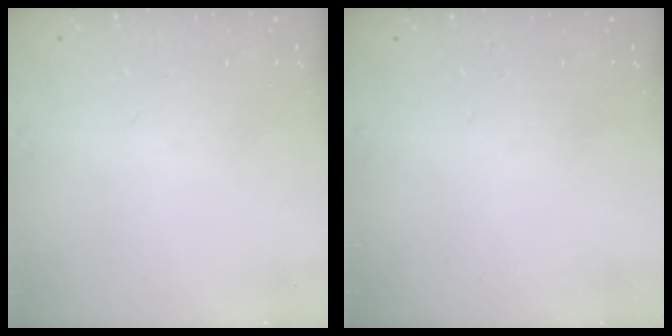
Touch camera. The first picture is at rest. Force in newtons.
{"total": 0.0}